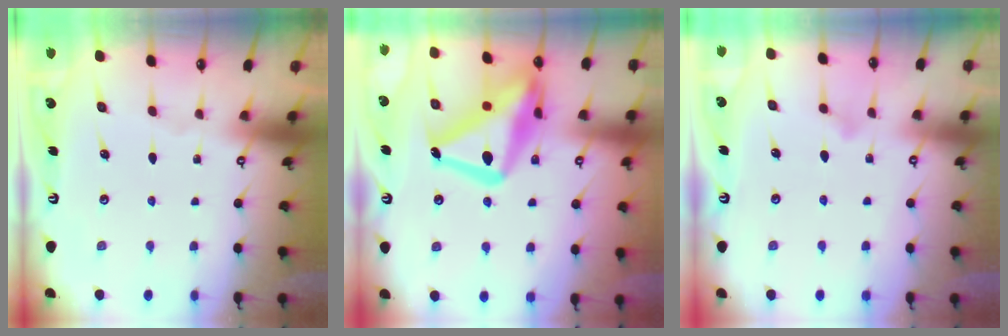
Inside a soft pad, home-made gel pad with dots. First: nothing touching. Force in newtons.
{"total": 21.8, "press": 21.7, "slide": 2.2}
{"total": 6.2, "press": 6.2, "slide": 0.5}